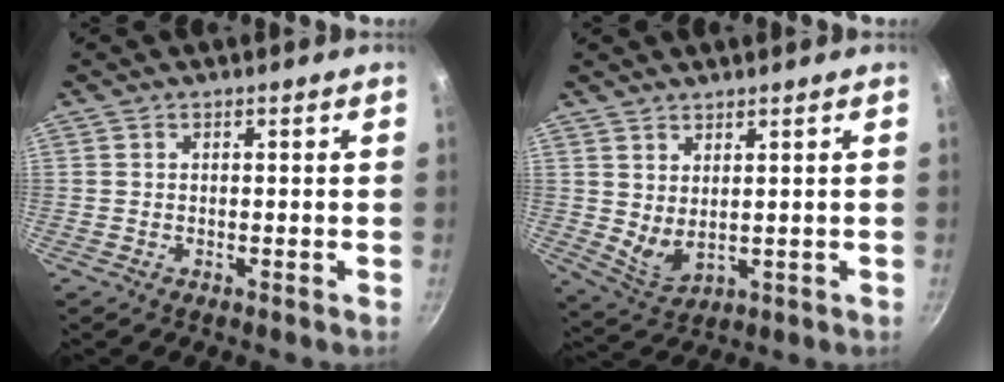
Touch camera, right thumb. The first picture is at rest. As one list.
[{"total": 4.8, "force": [2.1, 2.2, 3.7], "torque": [-0.059, -0.031, 0.048]}]